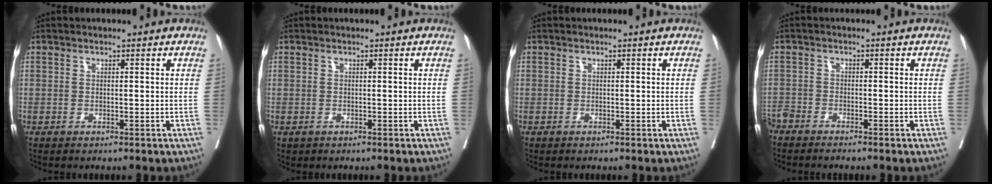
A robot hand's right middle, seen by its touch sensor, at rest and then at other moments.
{"total": 0.0}
{"total": 0.0}
{"total": 3.8, "force": [-3.6, 0.4, 1.2], "torque": [-0.014, -0.009, -0.067]}